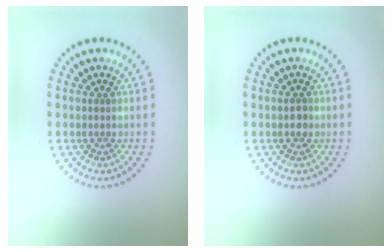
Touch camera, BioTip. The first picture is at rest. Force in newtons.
{"total": 0.8, "press": 0.8, "slide": 0.1}